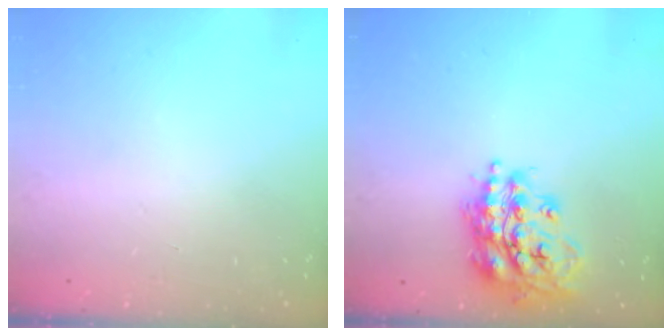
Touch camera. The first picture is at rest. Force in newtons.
{"total": 17.7, "press": 17.6, "slide": 1.5}